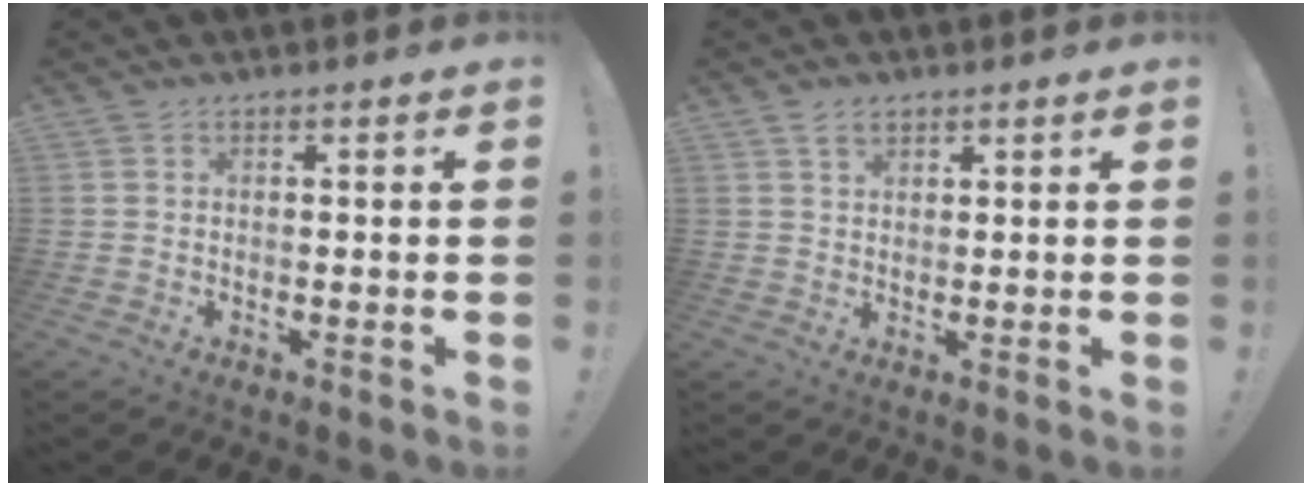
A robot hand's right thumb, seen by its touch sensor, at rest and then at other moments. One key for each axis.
{"total": 3.2, "fx": 2.1, "fy": 1.8, "fz": 1.5, "tx": -0.019, "ty": -0.007, "tz": 0.036}